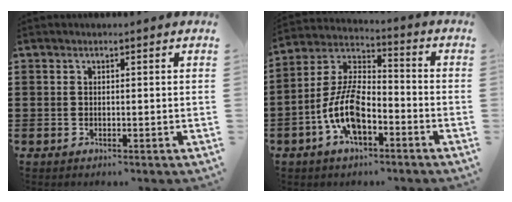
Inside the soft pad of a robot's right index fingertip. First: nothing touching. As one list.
[{"total": 10.0, "force": [-4.3, 4.6, 7.8], "torque": [-0.192, -0.002, -0.087]}]